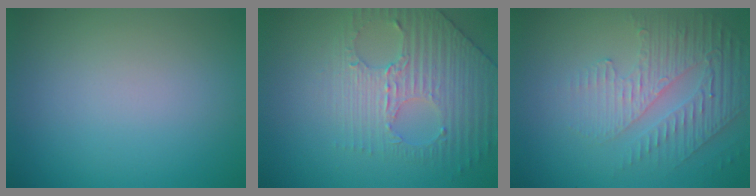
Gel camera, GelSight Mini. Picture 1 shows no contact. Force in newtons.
{"total": 3.8, "press": 3.6, "slide": 1.3}
{"total": 5.1, "press": 3.3, "slide": 3.9}